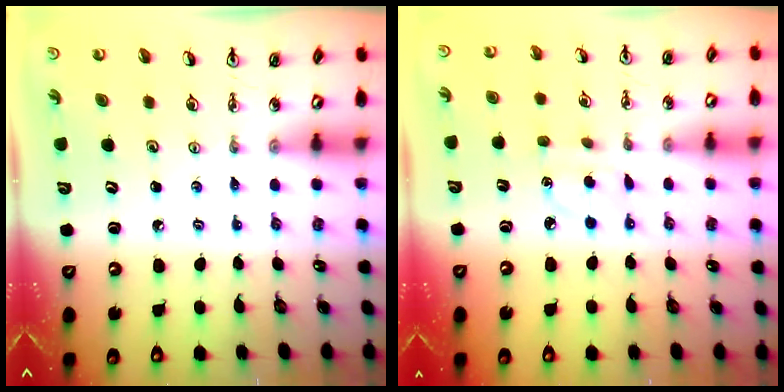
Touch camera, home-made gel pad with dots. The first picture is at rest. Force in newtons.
{"total": 4.7, "press": 4.7, "slide": 0.5}